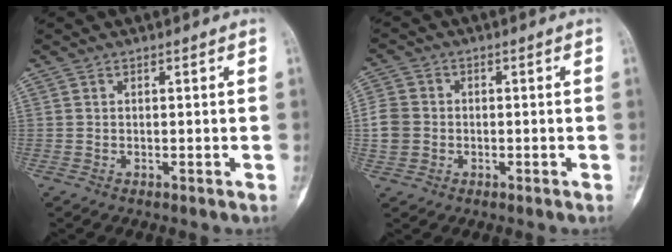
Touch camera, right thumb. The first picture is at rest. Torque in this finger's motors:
{"motor_torque": [-0.13, 0.41, 0.19, 0.24, 0.00]}